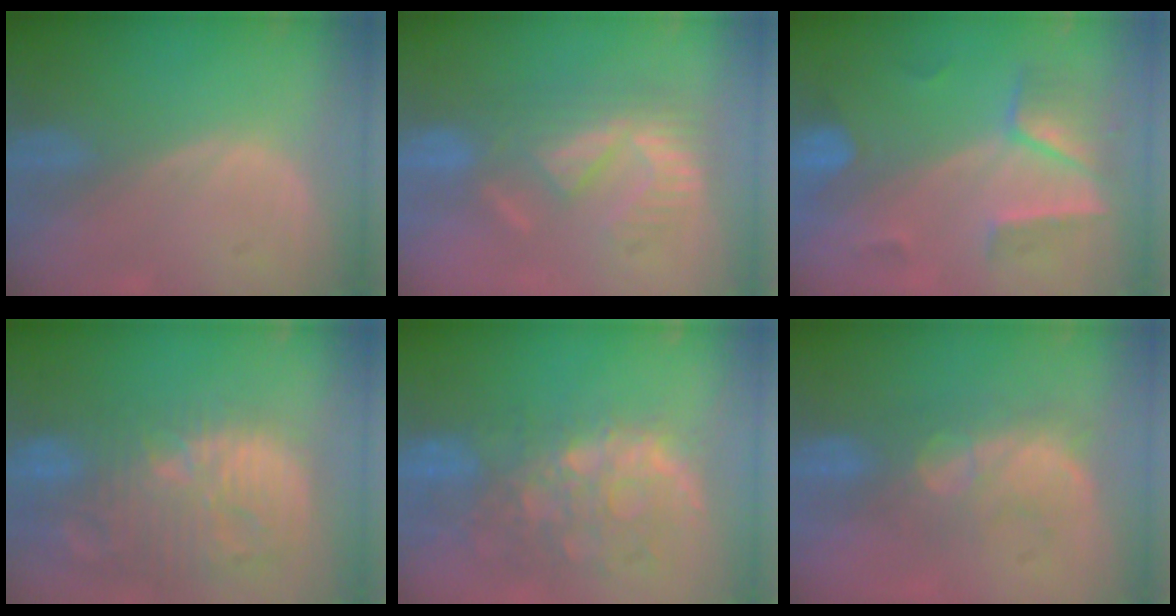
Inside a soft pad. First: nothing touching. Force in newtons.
{"total": 9.5, "press": 8.1, "slide": 5.0}
{"total": 6.6, "press": 6.4, "slide": 1.6}
{"total": 14.6, "press": 12.6, "slide": 7.3}
{"total": 11.0, "press": 9.5, "slide": 5.6}
{"total": 7.6, "press": 7.2, "slide": 2.3}